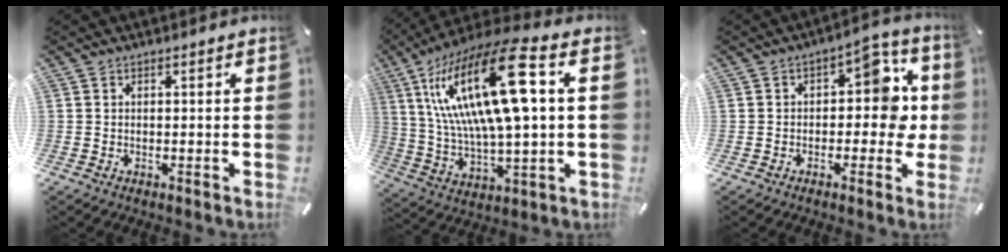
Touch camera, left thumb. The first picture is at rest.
{"total": 25.5, "force": [7.5, 8.5, 22.8], "torque": [-0.463, -0.024, 0.116]}
{"total": 10.8, "force": [1.4, 6.3, 8.6], "torque": [-0.096, -0.007, 0.018]}